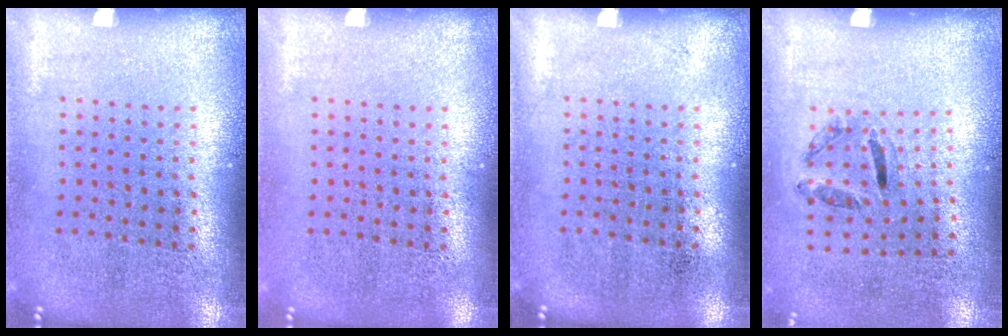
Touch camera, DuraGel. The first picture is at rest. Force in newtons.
{"total": 0.0}
{"total": 0.0}
{"total": 1.3, "press": 0.6, "slide": 1.1}